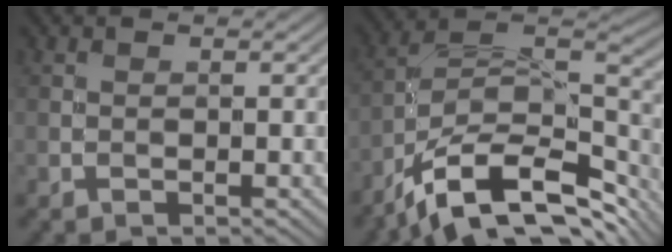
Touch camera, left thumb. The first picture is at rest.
{"total": 14.8, "force": [-9.7, 5.8, 9.6], "torque": [-0.198, -0.007, -0.162]}